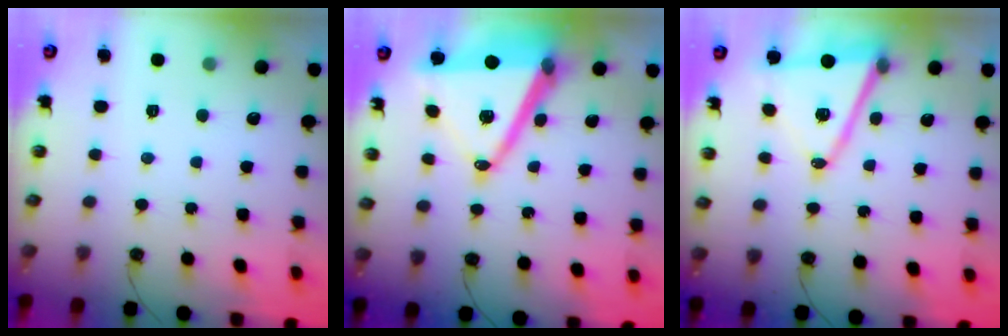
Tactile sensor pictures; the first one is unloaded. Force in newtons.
{"total": 17.9, "press": 17.5, "slide": 3.9}
{"total": 13.3, "press": 12.7, "slide": 3.9}